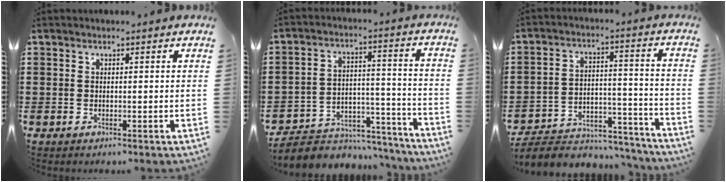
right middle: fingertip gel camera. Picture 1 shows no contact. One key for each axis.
{"total": 6.1, "fx": -5.7, "fy": 2.0, "fz": 0.9, "tx": -0.018, "ty": 0.014, "tz": -0.110}
{"total": 6.1, "fx": -5.8, "fy": 1.5, "fz": 1.2, "tx": -0.022, "ty": 0.010, "tz": -0.115}